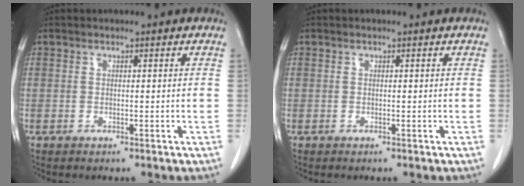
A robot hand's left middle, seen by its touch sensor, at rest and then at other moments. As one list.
[{"total": 0.0}]